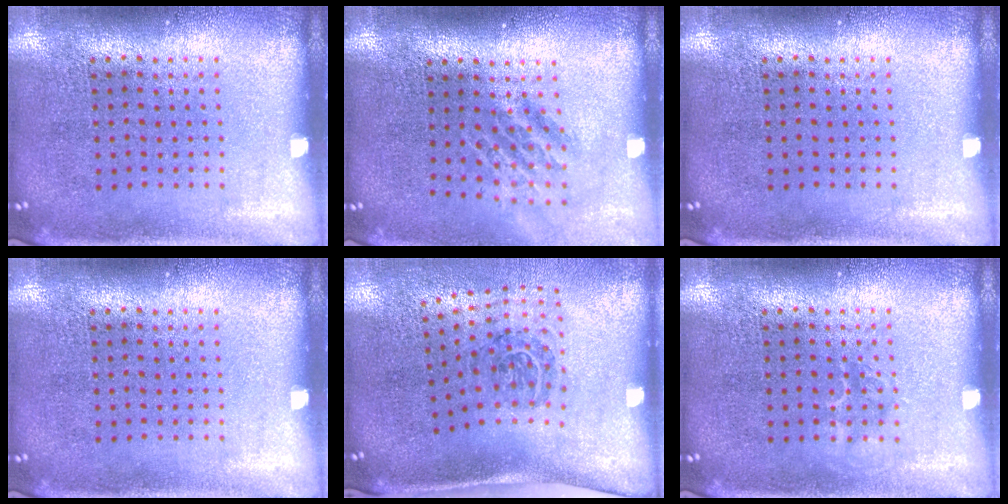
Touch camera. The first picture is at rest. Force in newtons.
{"total": 1.5, "press": 1.1, "slide": 1.1}
{"total": 0.0}
{"total": 0.0}
{"total": 1.9, "press": 1.2, "slide": 1.5}
{"total": 1.0, "press": 0.9, "slide": 0.2}